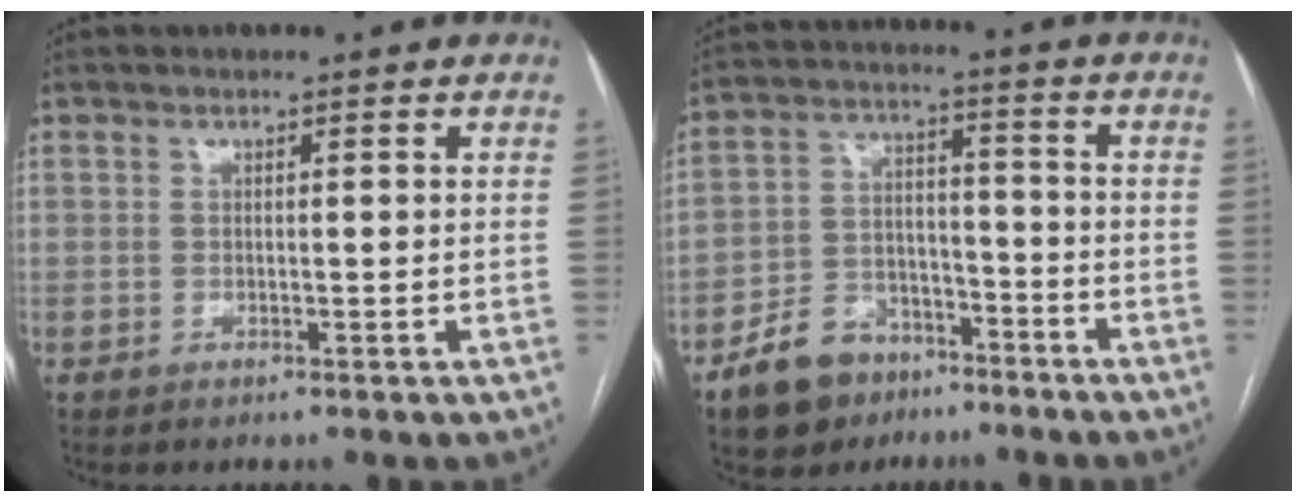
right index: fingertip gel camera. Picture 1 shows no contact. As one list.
[{"total": 10.3, "force": [-6.8, 6.8, 3.9], "torque": [-0.079, 0.017, -0.111]}]